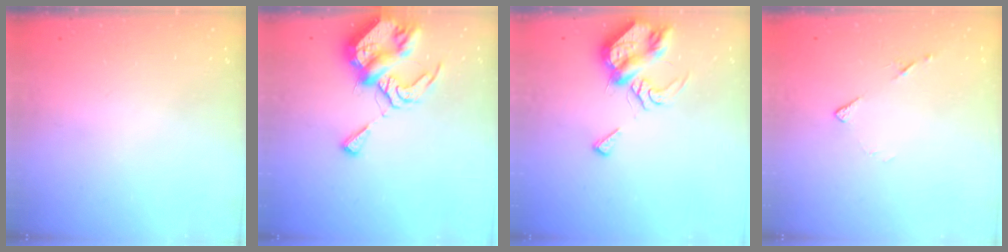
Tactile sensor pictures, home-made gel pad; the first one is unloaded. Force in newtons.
{"total": 10.3, "press": 10.2, "slide": 1.1}
{"total": 9.3, "press": 9.3, "slide": 0.5}
{"total": 7.1, "press": 7.0, "slide": 1.0}